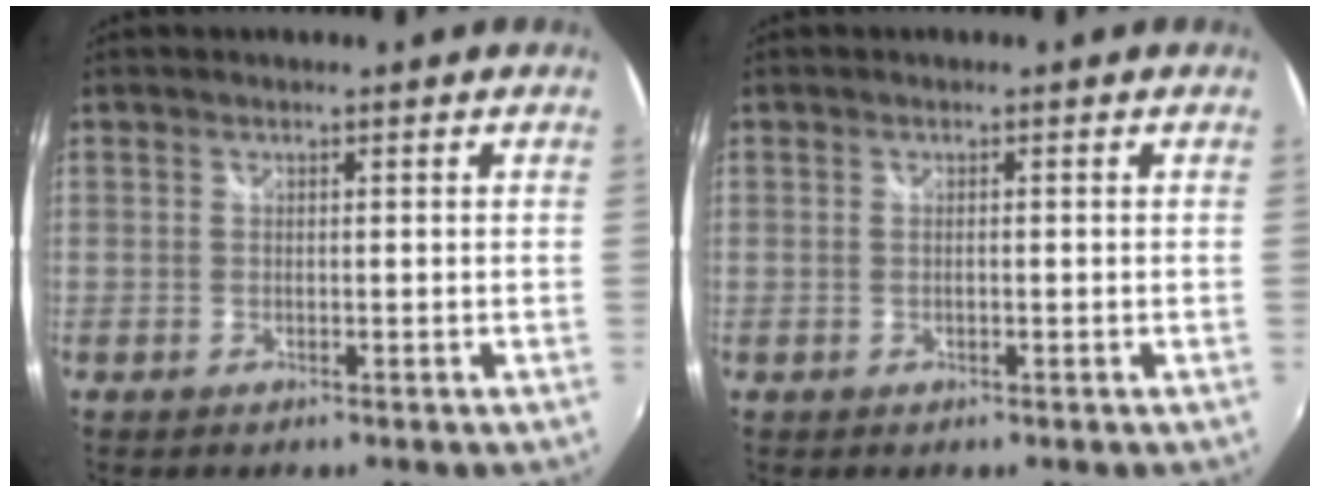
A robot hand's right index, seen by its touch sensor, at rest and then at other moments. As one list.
[{"total": 0.0}]